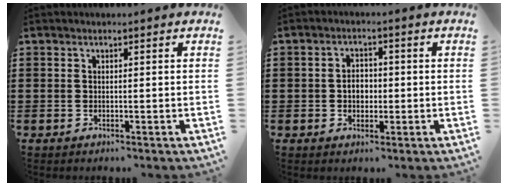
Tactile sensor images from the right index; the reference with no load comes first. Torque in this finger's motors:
{"motor_torque": [1.18, 0.96, 0.09, 0.01]}